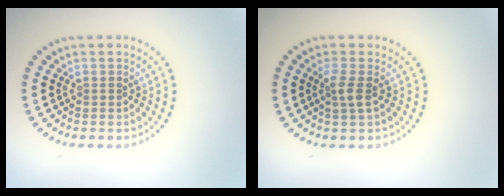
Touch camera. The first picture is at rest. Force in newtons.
{"total": 1.7, "press": 1.4, "slide": 1.0}